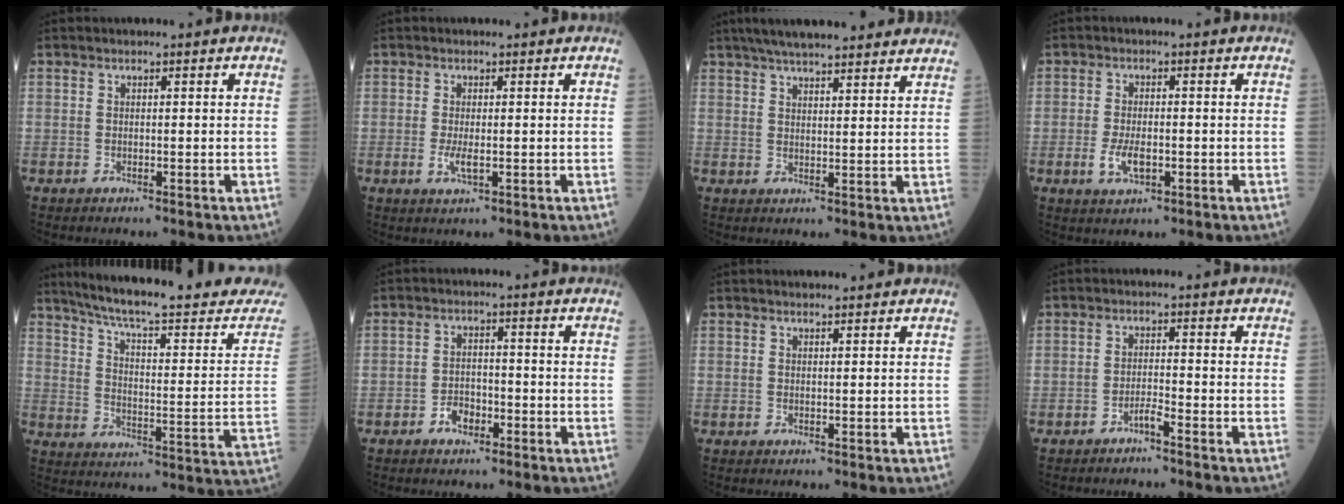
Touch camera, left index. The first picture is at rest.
{"total": 2.0, "force": [-0.3, 0.6, 1.9], "torque": [-0.042, -0.006, -0.002]}
{"total": 16.0, "force": [13.8, 2.3, 7.8], "torque": [-0.117, 0.037, 0.187]}
{"total": 3.8, "force": [-1.3, 1.6, 3.2], "torque": [-0.072, -0.005, -0.021]}
{"total": 24.5, "force": [21.8, 1.6, 11.2], "torque": [-0.167, -0.066, 0.286]}
{"total": 2.9, "force": [-1.9, 1.7, 1.5], "torque": [-0.026, 0.003, -0.033]}
{"total": 1.8, "force": [1.8, 0.2, 0.4], "torque": [-0.009, 0.009, 0.026]}
{"total": 1.7, "force": [-1.5, -0.2, 0.8], "torque": [-0.015, 0.000, -0.029]}